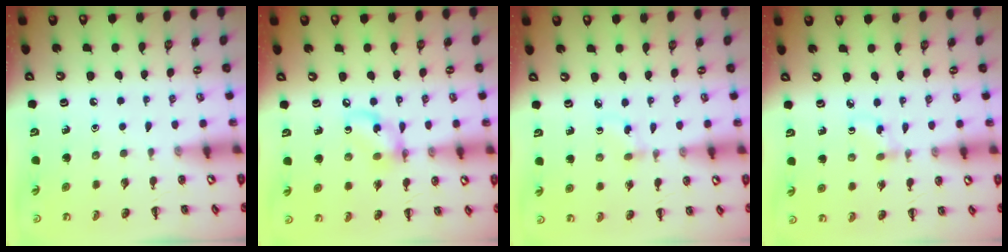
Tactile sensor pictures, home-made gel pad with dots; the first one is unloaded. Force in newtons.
{"total": 8.3, "press": 8.2, "slide": 1.5}
{"total": 2.0, "press": 1.7, "slide": 1.0}
{"total": 1.9, "press": 1.7, "slide": 0.7}